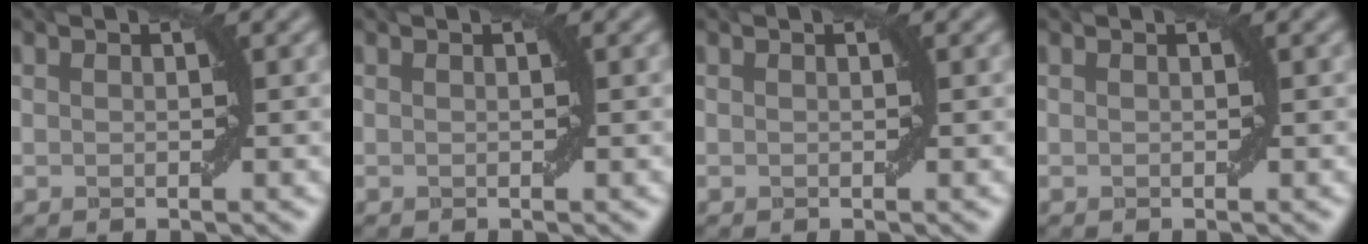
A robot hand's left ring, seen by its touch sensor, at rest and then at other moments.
{"total": 0.0}
{"total": 0.0}
{"total": 0.0}